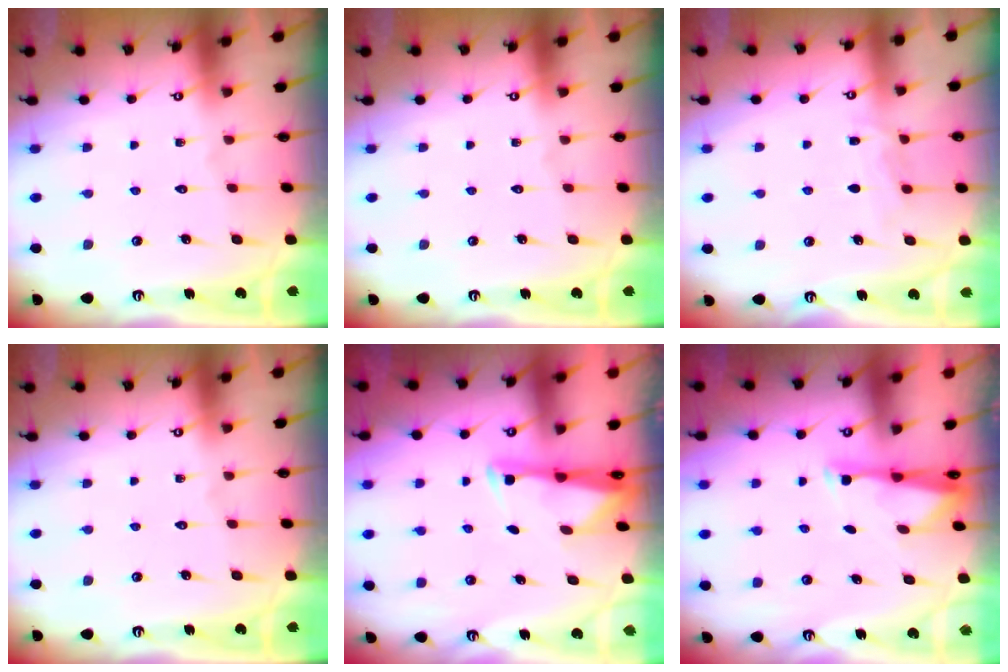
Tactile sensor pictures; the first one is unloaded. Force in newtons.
{"total": 0.0}
{"total": 6.3, "press": 6.3, "slide": 0.7}
{"total": 0.0}
{"total": 2.6, "press": 2.5, "slide": 0.4}
{"total": 2.8, "press": 2.8, "slide": 0.6}